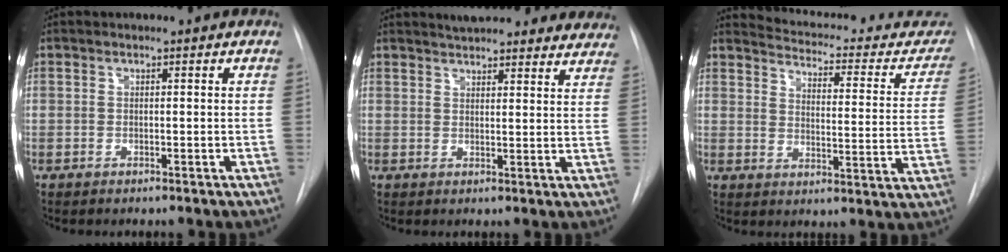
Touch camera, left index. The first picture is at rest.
{"total": 19.6, "force": [17.8, 4.8, 6.8], "torque": [-0.093, -0.014, 0.205]}
{"total": 20.3, "force": [18.6, 5.2, 6.2], "torque": [-0.067, -0.058, 0.210]}